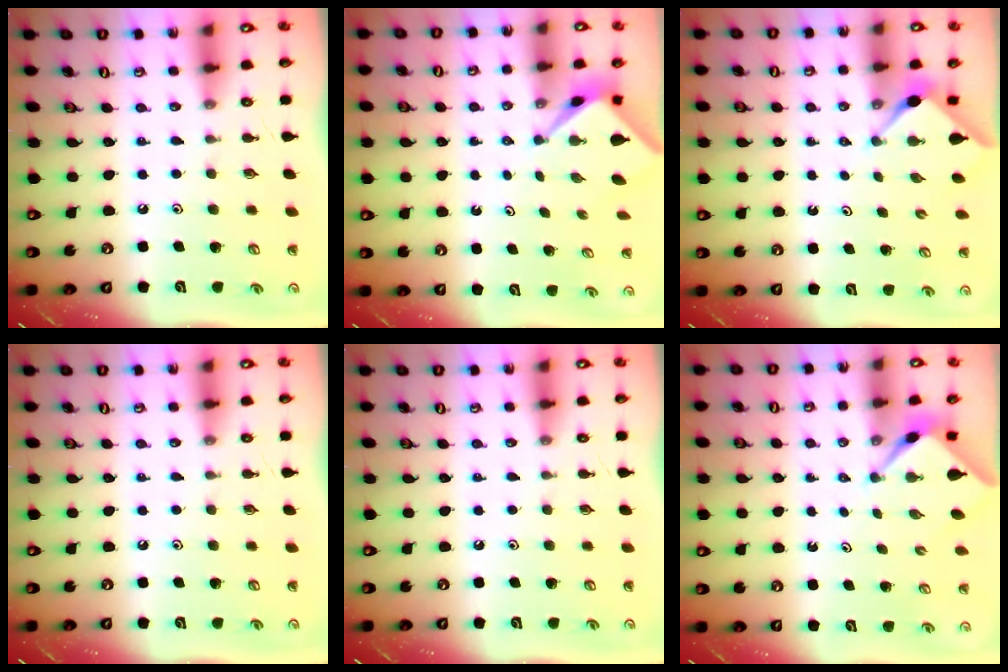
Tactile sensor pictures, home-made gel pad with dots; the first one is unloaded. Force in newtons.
{"total": 2.1, "press": 2.1, "slide": 0.2}
{"total": 2.8, "press": 2.7, "slide": 0.5}
{"total": 0.0}
{"total": 0.0}
{"total": 2.1, "press": 2.1, "slide": 0.3}